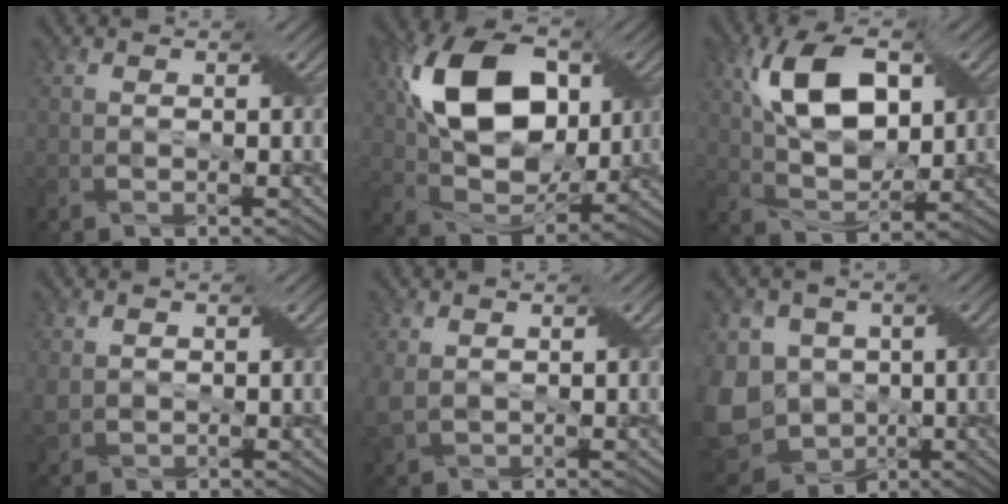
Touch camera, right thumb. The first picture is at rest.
{"total": 14.8, "force": [3.9, 9.5, 10.7], "torque": [-0.221, 0.013, 0.069]}
{"total": 11.0, "force": [3.4, 5.8, 8.6], "torque": [-0.169, 0.010, 0.061]}
{"total": 2.1, "force": [0.8, 1.6, 1.0], "torque": [-0.034, -0.001, 0.018]}
{"total": 3.4, "force": [0.7, 2.3, 2.4], "torque": [-0.072, -0.001, 0.017]}
{"total": 13.2, "force": [-1.5, 10.7, 7.6], "torque": [-0.205, -0.011, -0.034]}